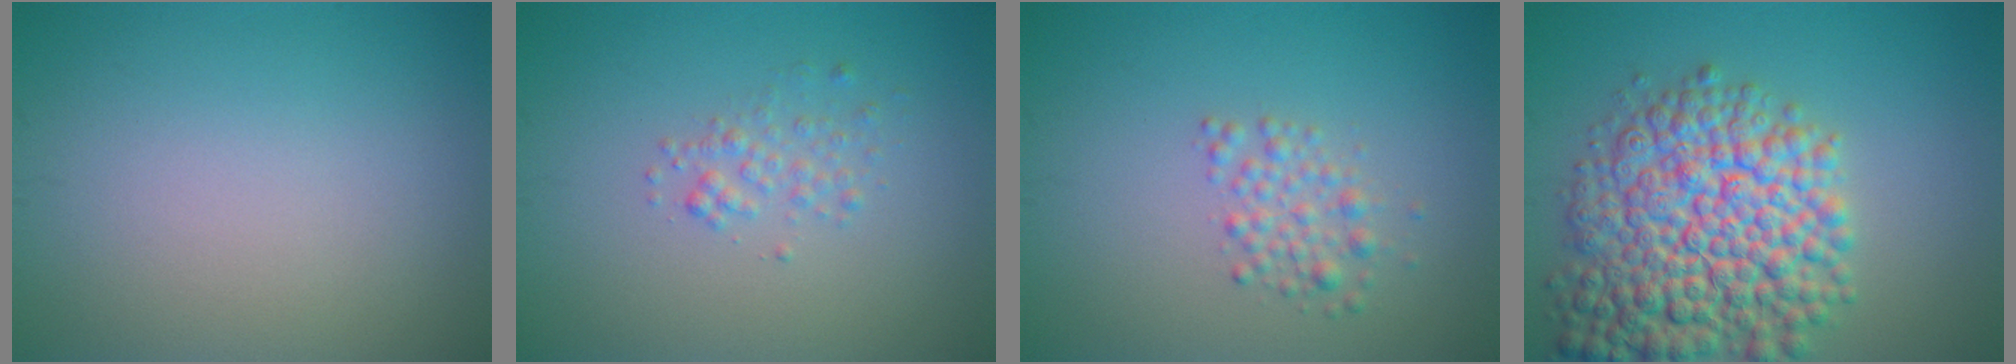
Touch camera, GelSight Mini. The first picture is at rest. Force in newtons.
{"total": 1.5, "press": 1.5, "slide": 0.1}
{"total": 2.0, "press": 2.0, "slide": 0.1}
{"total": 11.0, "press": 11.0, "slide": 0.4}